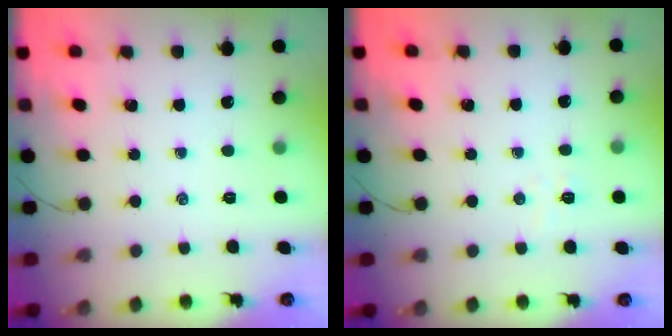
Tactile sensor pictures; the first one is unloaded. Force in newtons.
{"total": 3.7, "press": 3.7, "slide": 0.8}